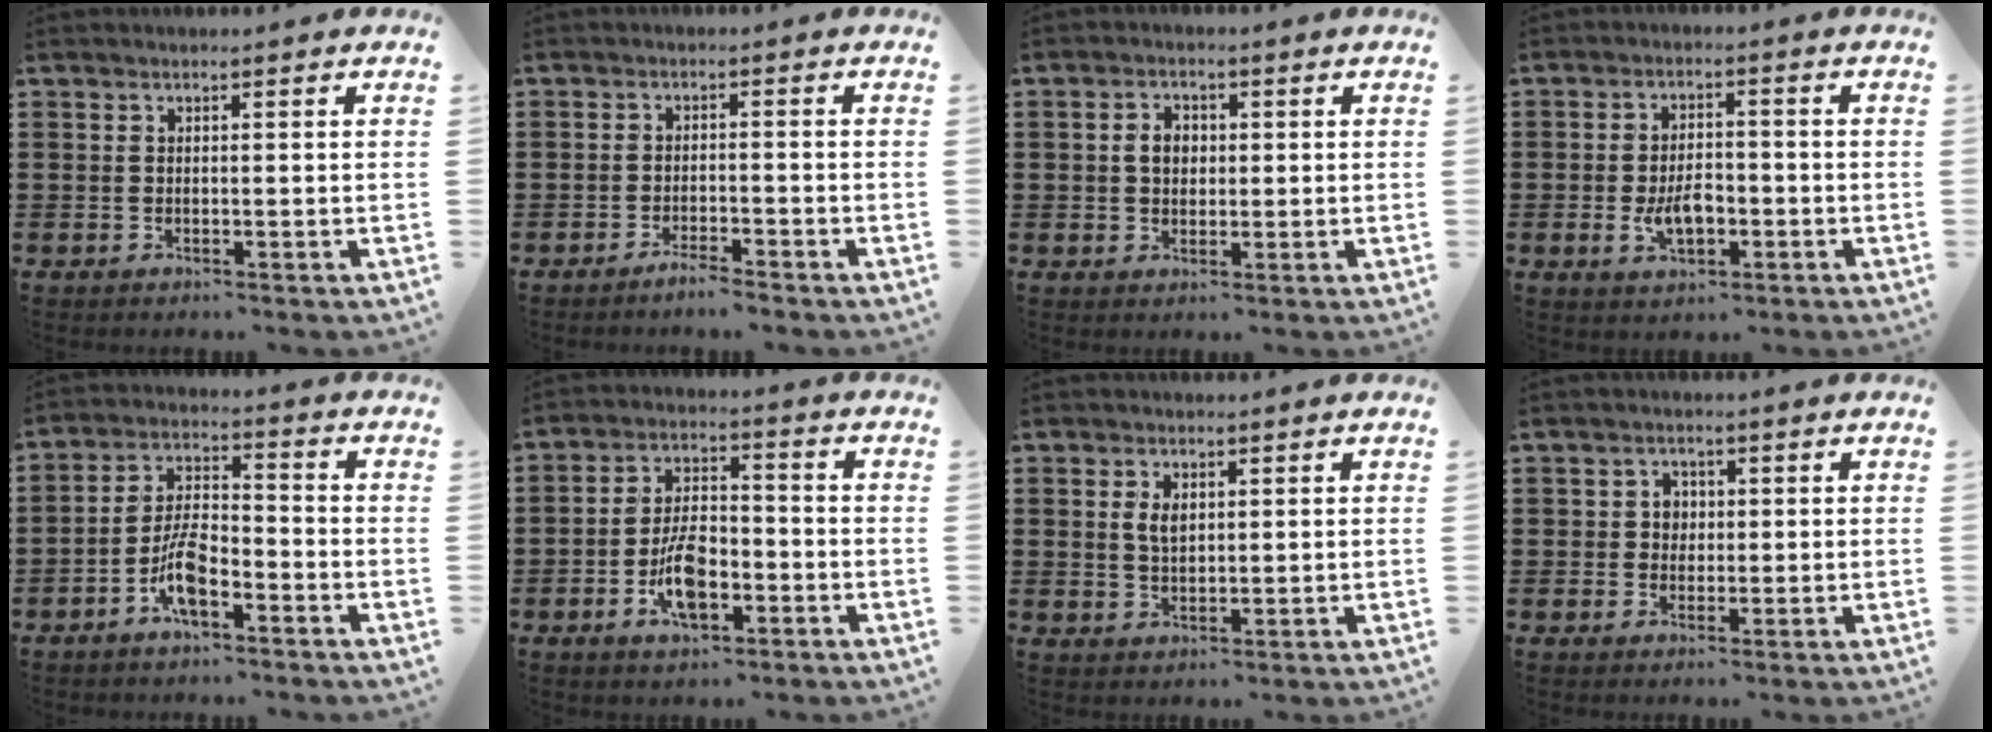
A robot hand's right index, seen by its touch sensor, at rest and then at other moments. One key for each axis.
{"total": 2.3, "fx": -2.2, "fy": -0.1, "fz": 0.7, "tx": -0.012, "ty": 0.001, "tz": -0.041}
{"total": 3.0, "fx": 0.2, "fy": 2.3, "fz": 2.0, "tx": -0.046, "ty": 0.009, "tz": 0.002}
{"total": 5.1, "fx": -1.5, "fy": 2.7, "fz": 4.1, "tx": -0.070, "ty": 0.001, "tz": -0.027}
{"total": 7.3, "fx": -3.8, "fy": 2.8, "fz": 5.6, "tx": -0.125, "ty": 0.002, "tz": -0.075}
{"total": 8.2, "fx": -3.0, "fy": 3.8, "fz": 6.6, "tx": -0.142, "ty": 0.003, "tz": -0.059}
{"total": 2.9, "fx": 0.9, "fy": 1.6, "fz": 2.3, "tx": -0.051, "ty": 0.005, "tz": 0.015}
{"total": 2.3, "fx": 0.1, "fy": 2.1, "fz": 0.9, "tx": -0.026, "ty": 0.010, "tz": -0.002}